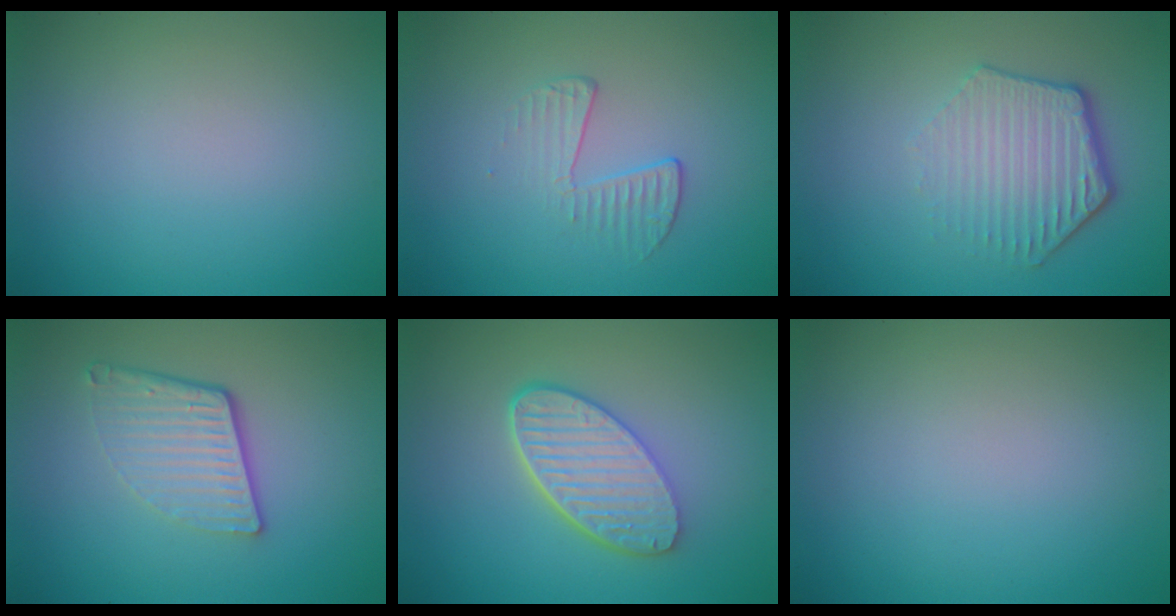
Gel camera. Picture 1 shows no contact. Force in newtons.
{"total": 1.9, "press": 0.7, "slide": 1.8}
{"total": 4.3, "press": 3.3, "slide": 2.8}
{"total": 4.4, "press": 2.9, "slide": 3.3}
{"total": 5.7, "press": 4.4, "slide": 3.6}
{"total": 0.0}